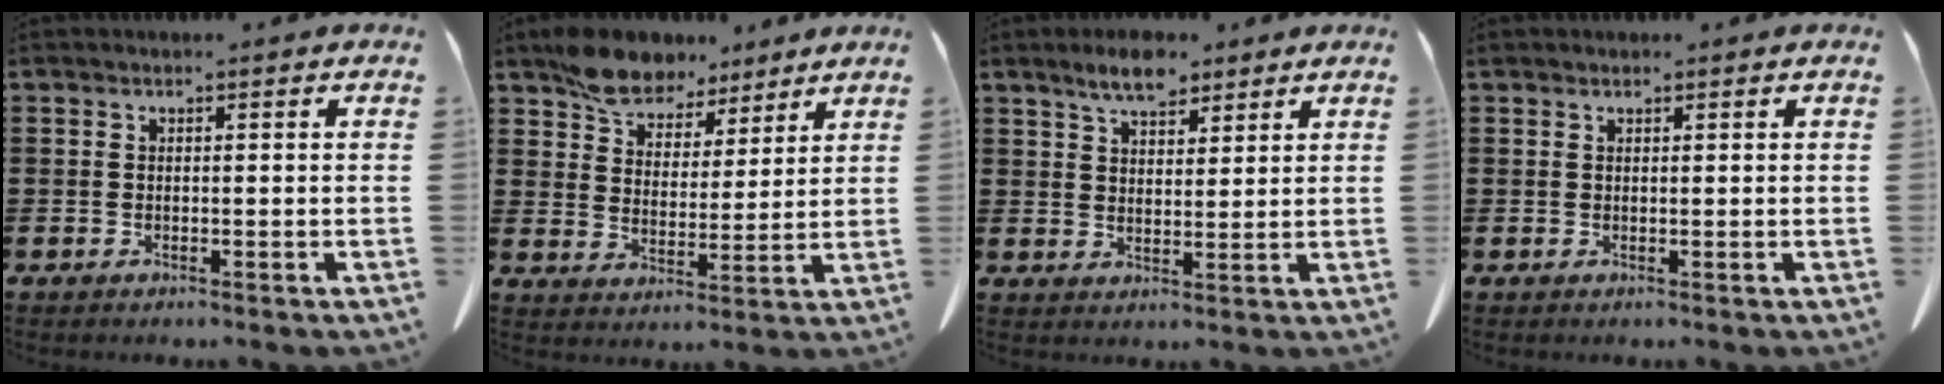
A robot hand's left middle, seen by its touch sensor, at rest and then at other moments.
{"total": 7.7, "force": [6.8, 3.4, 1.6], "torque": [-0.054, -0.018, 0.129]}
{"total": 5.7, "force": [4.6, 2.1, 2.7], "torque": [-0.056, -0.006, 0.084]}
{"total": 0.5, "force": [0.5, 0.2, 0.1], "torque": [-0.003, -0.001, 0.011]}